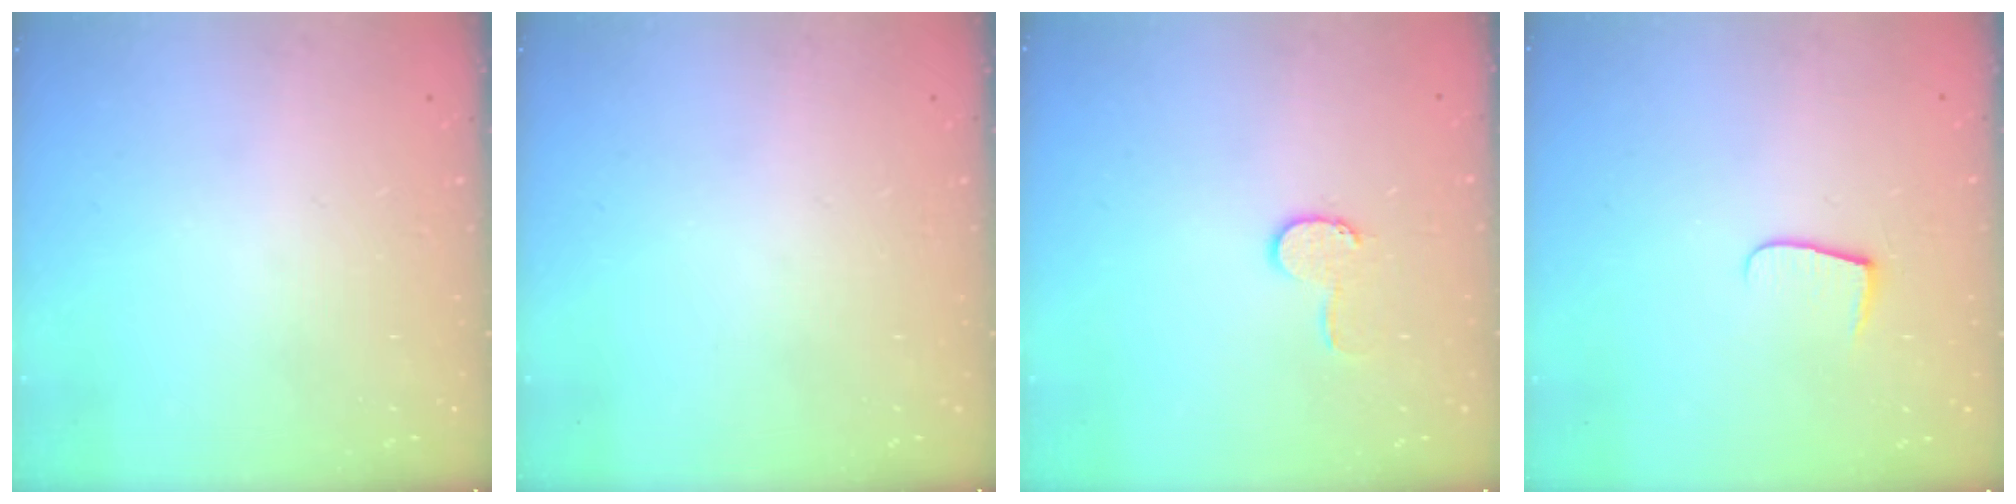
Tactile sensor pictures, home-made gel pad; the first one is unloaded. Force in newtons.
{"total": 0.0}
{"total": 6.9, "press": 6.8, "slide": 0.7}
{"total": 4.8, "press": 4.8, "slide": 0.6}